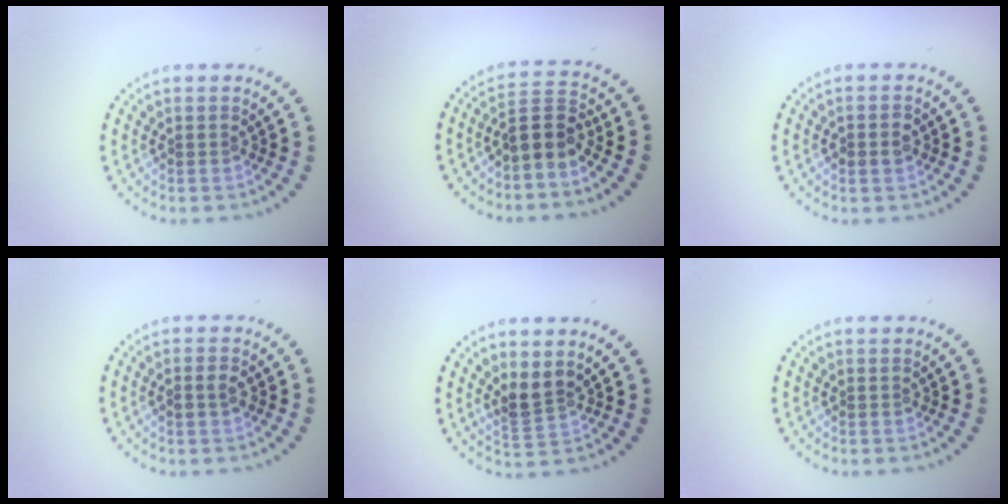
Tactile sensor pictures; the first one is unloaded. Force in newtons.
{"total": 2.9, "press": 2.4, "slide": 1.5}
{"total": 1.5, "press": 1.5, "slide": 0.2}
{"total": 1.5, "press": 1.5, "slide": 0.2}
{"total": 2.4, "press": 1.8, "slide": 1.6}
{"total": 0.0}